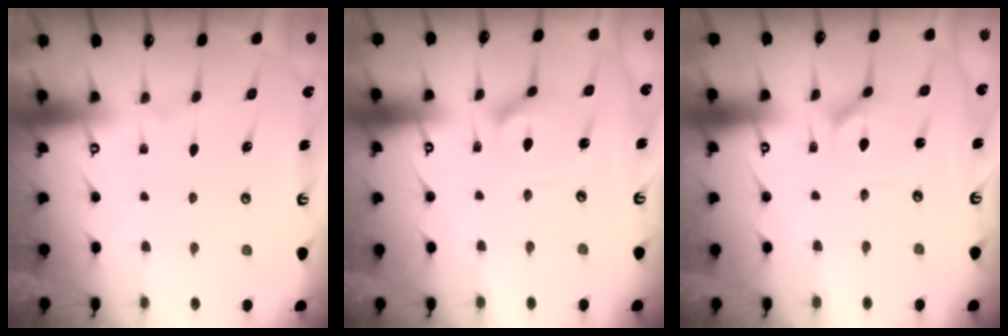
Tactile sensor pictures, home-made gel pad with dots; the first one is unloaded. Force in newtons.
{"total": 8.2, "press": 8.2, "slide": 0.8}
{"total": 2.4, "press": 2.4, "slide": 0.3}